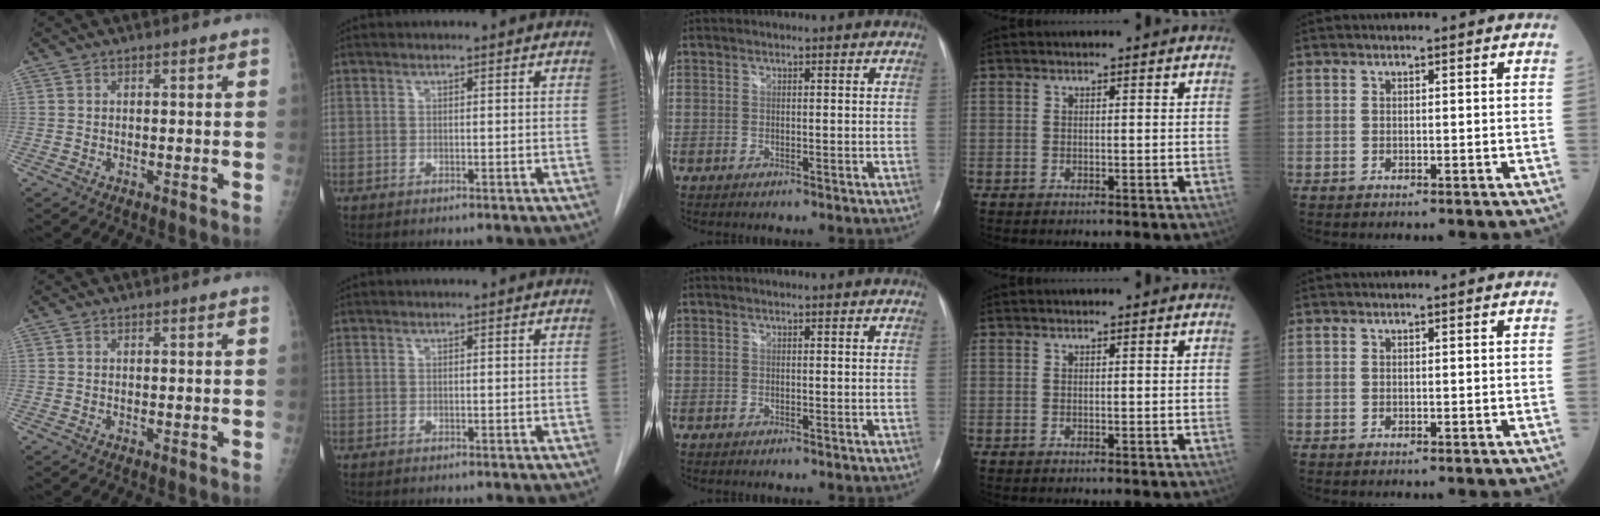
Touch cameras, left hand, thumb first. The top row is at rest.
{}